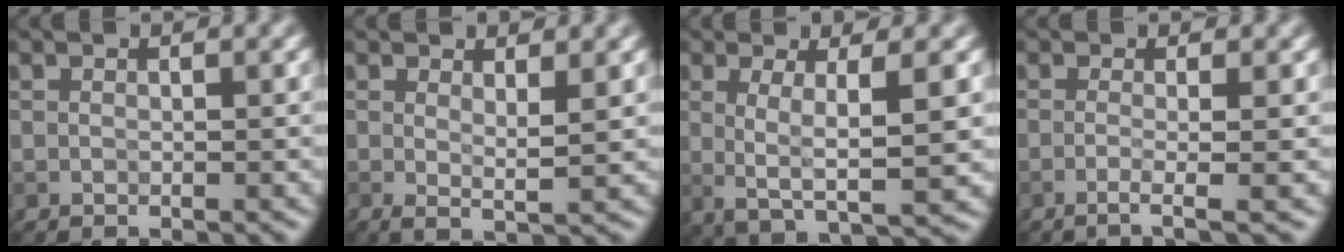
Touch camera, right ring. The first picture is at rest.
{"total": 2.0, "force": [0.8, 0.4, 1.8], "torque": [-0.025, -0.008, 0.014]}
{"total": 5.1, "force": [0.2, 1.3, 5.0], "torque": [-0.082, -0.003, 0.004]}
{"total": 2.9, "force": [-0.6, 1.0, 2.6], "torque": [-0.027, -0.004, -0.022]}